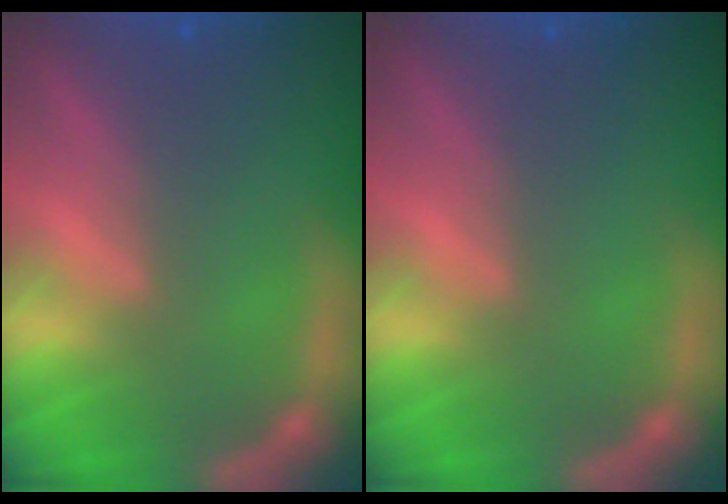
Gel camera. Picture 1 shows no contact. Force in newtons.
{"total": 0.0}